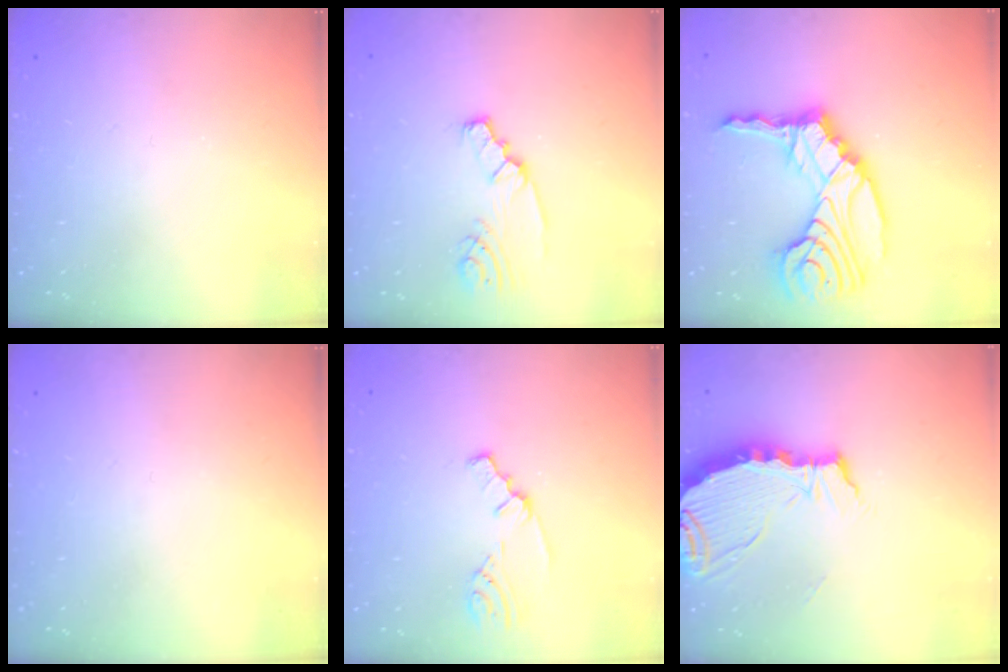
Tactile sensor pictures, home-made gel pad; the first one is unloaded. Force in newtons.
{"total": 2.2, "press": 2.1, "slide": 0.5}
{"total": 18.4, "press": 18.1, "slide": 3.3}
{"total": 0.0}
{"total": 1.6, "press": 1.5, "slide": 0.4}
{"total": 8.1, "press": 8.0, "slide": 0.9}